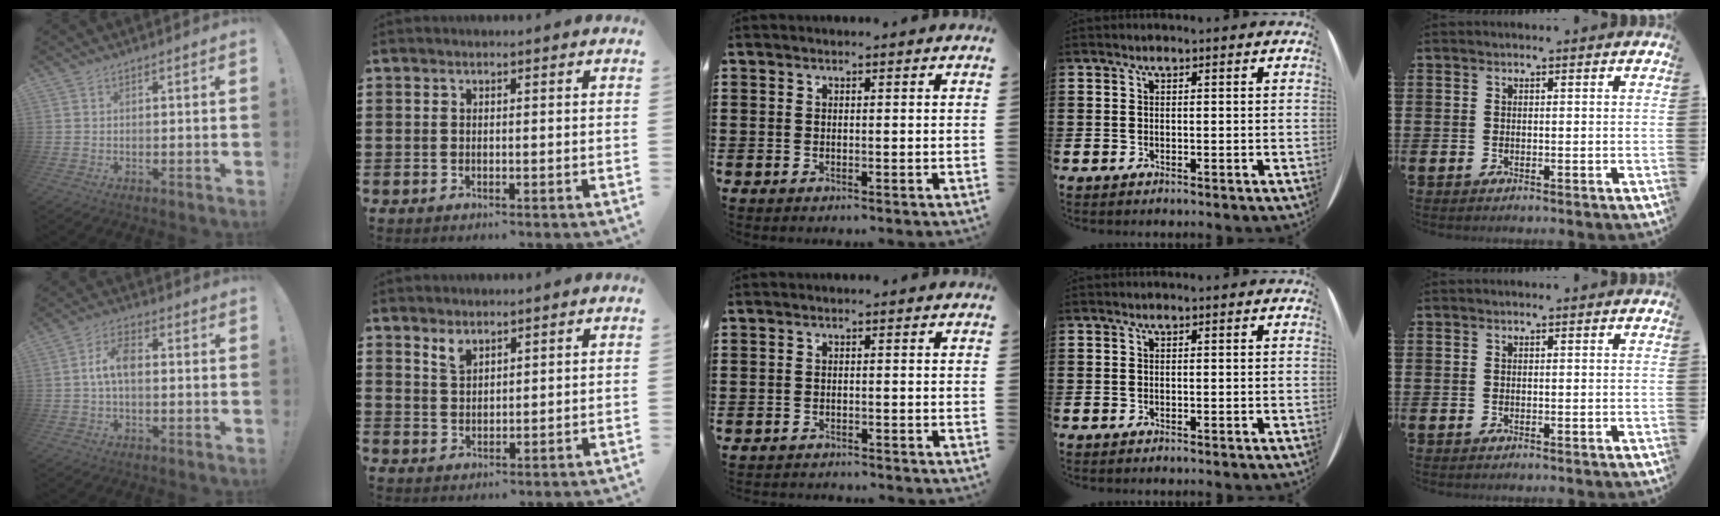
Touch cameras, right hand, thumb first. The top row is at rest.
{"thumb": {"total": 7.2, "force": [0.1, 3.6, 6.2], "torque": [-0.118, 0.009, 0.001]}, "index": {"total": 2.6, "force": [2.0, 1.1, 1.1], "torque": [-0.026, 0.003, 0.039]}, "middle": {"total": 1.2, "force": [-1.2, -0.1, -0.1], "torque": [-0.005, 0.000, -0.025]}}